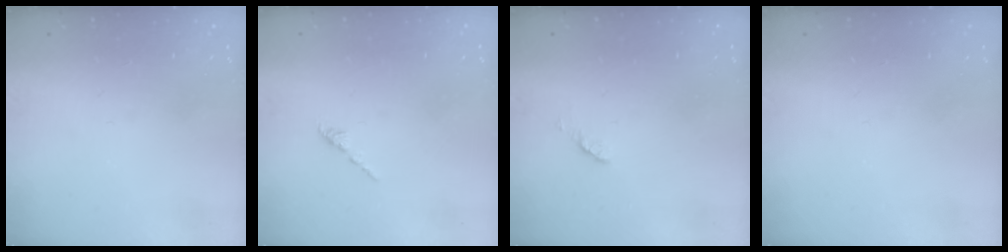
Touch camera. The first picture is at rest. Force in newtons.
{"total": 1.6, "press": 1.5, "slide": 0.6}
{"total": 2.8, "press": 2.7, "slide": 0.4}
{"total": 0.0}